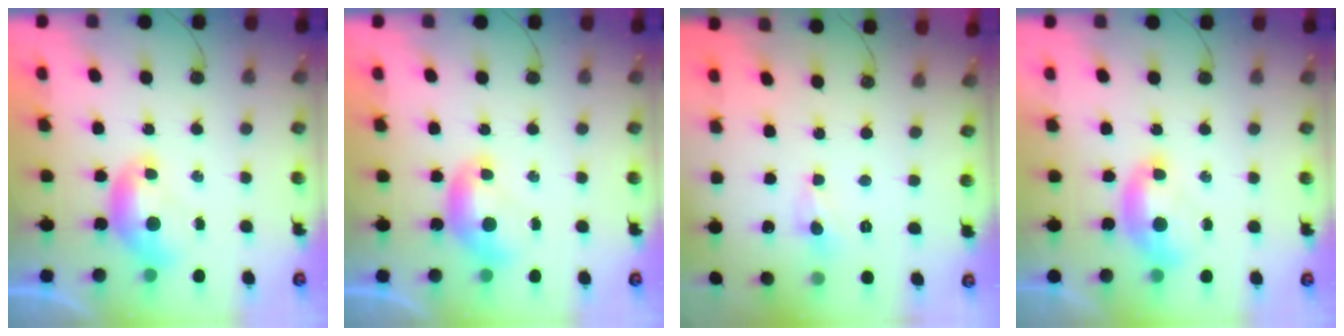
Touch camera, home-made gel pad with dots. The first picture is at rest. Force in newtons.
{"total": 0.0}
{"total": 1.4, "press": 1.2, "slide": 0.6}
{"total": 1.5, "press": 1.4, "slide": 0.6}